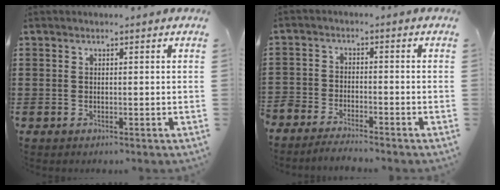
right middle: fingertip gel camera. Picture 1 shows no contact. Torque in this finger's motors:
{"motor_torque": [1.18, -0.96, 0.46, 0.21]}